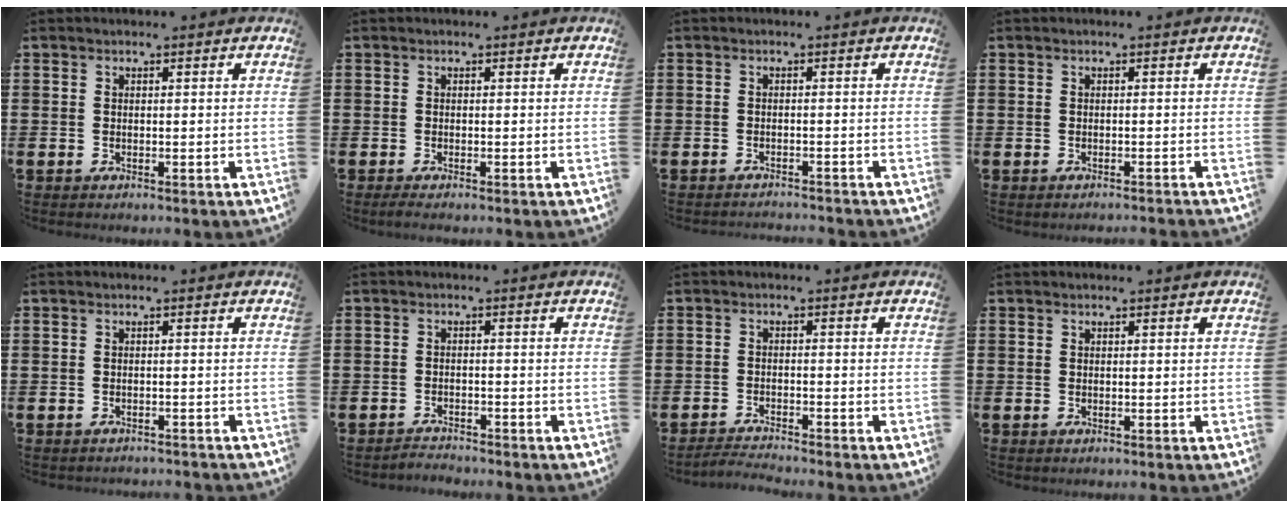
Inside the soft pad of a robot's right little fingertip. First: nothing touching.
{"total": 0.9, "force": [-0.5, 0.1, 0.7], "torque": [-0.012, -0.002, -0.010]}
{"total": 1.2, "force": [-1.2, -0.1, -0.1], "torque": [-0.001, 0.003, -0.024]}
{"total": 0.5, "force": [-0.5, -0.2, 0.0], "torque": [0.000, 0.000, -0.011]}
{"total": 0.7, "force": [-0.7, 0.0, -0.1], "torque": [-0.002, 0.001, -0.015]}
{"total": 1.6, "force": [-1.6, 0.0, -0.2], "torque": [-0.002, 0.005, -0.036]}
{"total": 1.8, "force": [-1.7, -0.1, 0.2], "torque": [-0.005, 0.004, -0.035]}
{"total": 0.0}